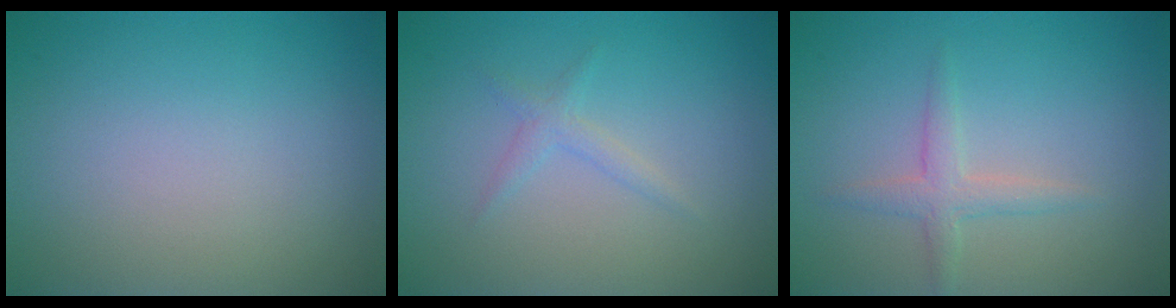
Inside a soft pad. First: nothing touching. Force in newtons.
{"total": 1.2, "press": 1.2, "slide": 0.0}
{"total": 1.9, "press": 1.9, "slide": 0.1}